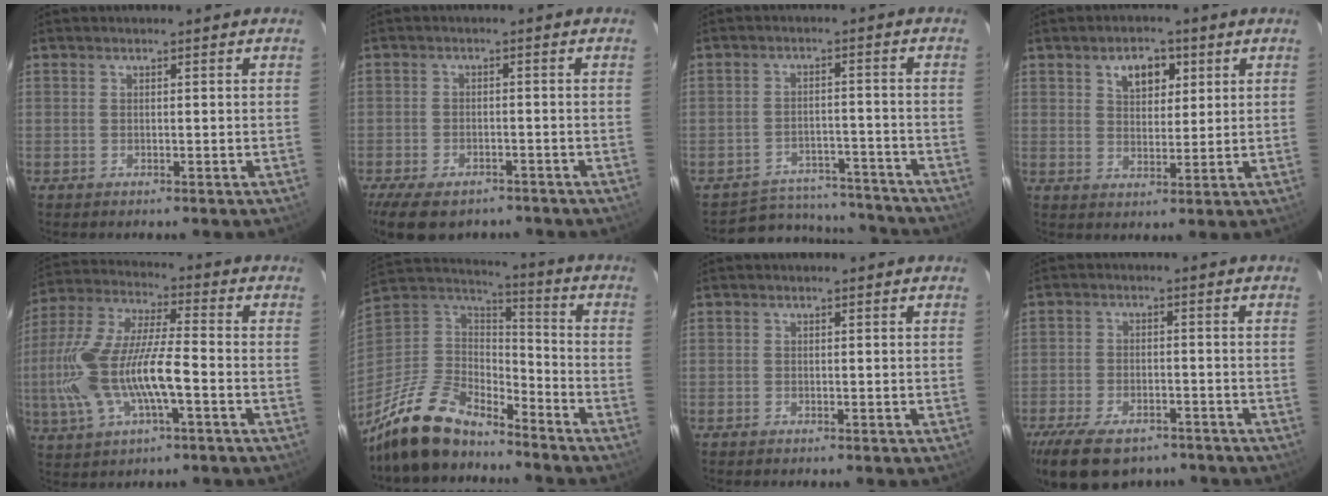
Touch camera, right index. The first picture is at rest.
{"total": 10.7, "force": [-7.8, 5.0, 5.2], "torque": [-0.124, -0.022, -0.124]}
{"total": 14.3, "force": [-13.2, 5.0, 2.5], "torque": [-0.058, 0.033, -0.162]}
{"total": 6.1, "force": [3.0, 3.6, 3.9], "torque": [-0.060, 0.012, 0.052]}
{"total": 18.2, "force": [-4.5, 5.9, 16.7], "torque": [-0.348, -0.006, -0.083]}
{"total": 18.0, "force": [-14.6, 7.0, 8.0], "torque": [-0.190, -0.004, -0.264]}
{"total": 0.0}
{"total": 14.9, "force": [-10.7, 7.1, 7.5], "torque": [-0.182, -0.025, -0.172]}